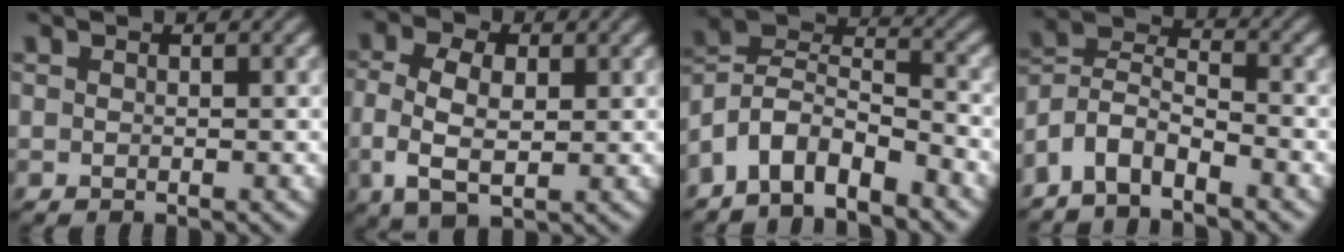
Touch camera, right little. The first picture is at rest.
{"total": 5.8, "force": [-0.1, 4.0, 4.1], "torque": [-0.081, -0.010, 0.002]}
{"total": 9.2, "force": [-1.9, 7.7, 4.8], "torque": [-0.118, -0.031, -0.038]}
{"total": 9.0, "force": [-2.5, 8.0, 3.5], "torque": [-0.105, -0.034, -0.053]}